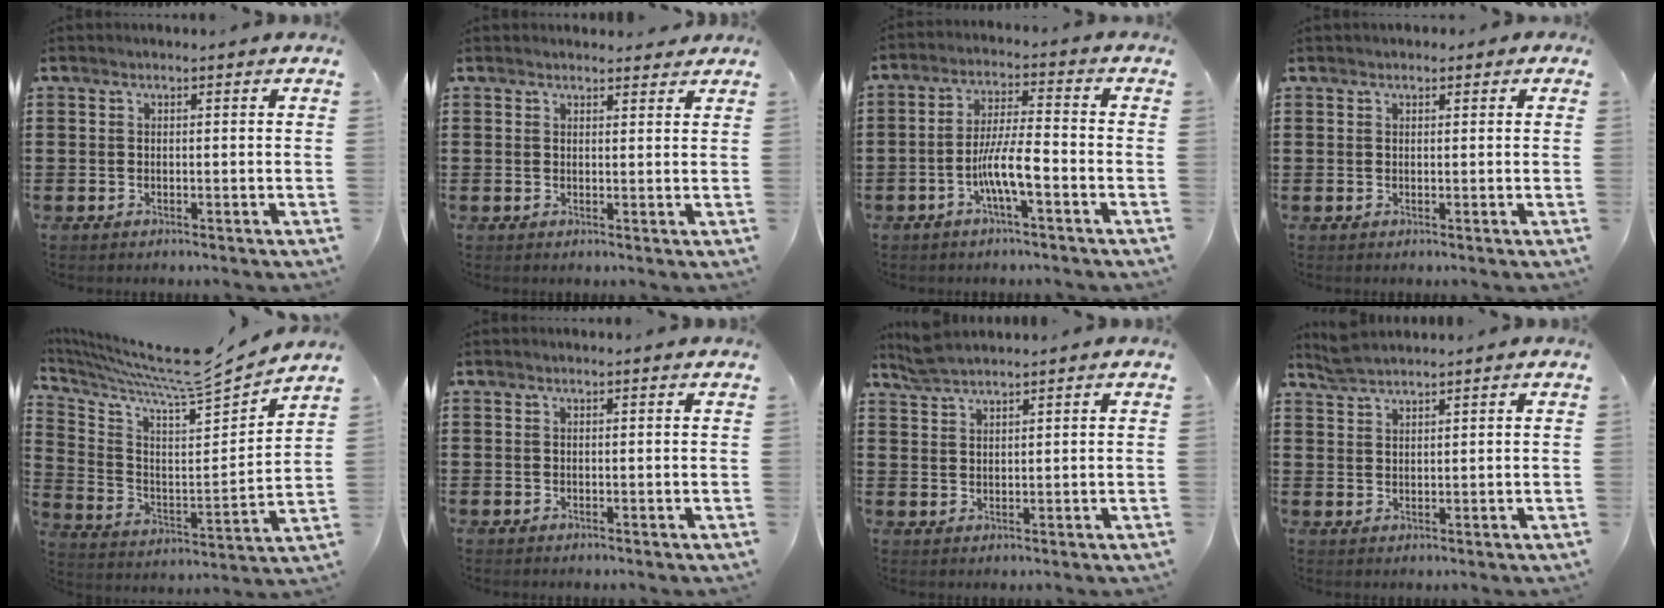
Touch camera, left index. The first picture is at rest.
{"total": 1.8, "force": [1.7, 0.5, 0.2], "torque": [0.001, -0.001, 0.032]}
{"total": 7.0, "force": [-2.9, 1.2, 6.3], "torque": [-0.125, 0.001, -0.057]}
{"total": 0.9, "force": [0.6, 0.6, 0.4], "torque": [-0.009, 0.006, 0.011]}
{"total": 8.7, "force": [8.0, 0.4, 3.4], "torque": [-0.097, -0.068, 0.130]}
{"total": 0.0}
{"total": 3.1, "force": [2.9, 0.3, 1.0], "torque": [-0.028, -0.002, 0.057]}
{"total": 2.7, "force": [2.6, 0.2, 0.7], "torque": [-0.020, 0.001, 0.050]}